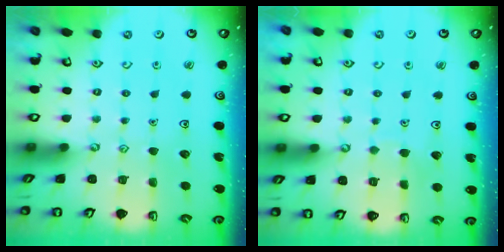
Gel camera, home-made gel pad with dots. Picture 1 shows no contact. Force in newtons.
{"total": 2.6, "press": 2.6, "slide": 0.1}